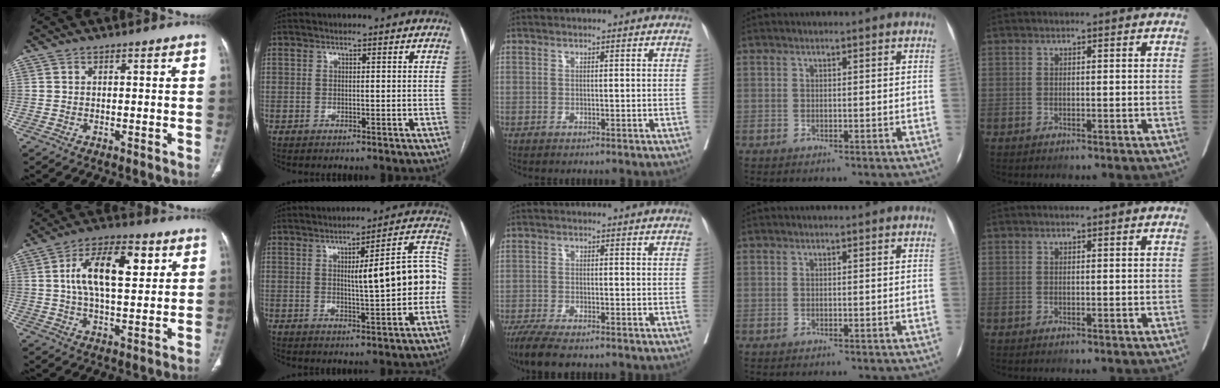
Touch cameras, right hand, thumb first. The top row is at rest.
{"thumb": {"total": 14.0, "force": [3.7, 6.5, 11.8], "torque": [-0.190, 0.006, 0.059]}, "index": {"total": 11.9, "force": [-0.1, 1.8, 11.8], "torque": [-0.147, 0.033, 0.000]}, "middle": {"total": 7.0, "force": [-5.5, 1.5, 4.0], "torque": [-0.069, -0.016, -0.091]}}